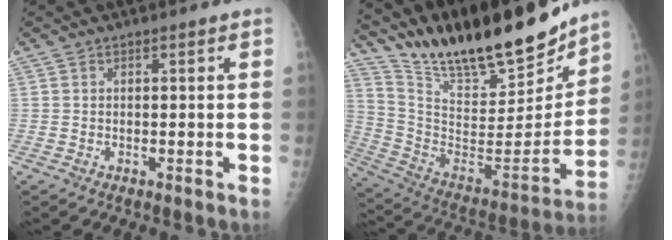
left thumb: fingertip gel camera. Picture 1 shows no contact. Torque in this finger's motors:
{"motor_torque": [0.40, 0.14, 1.39, -1.38, 0.07]}